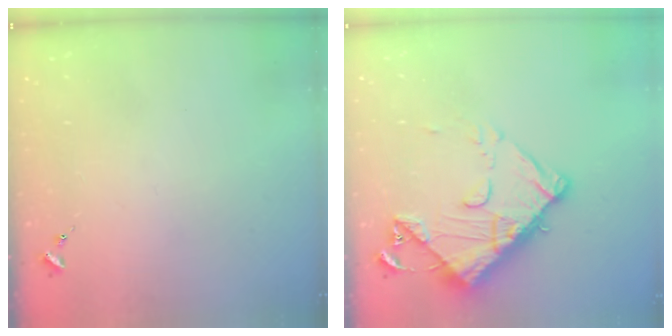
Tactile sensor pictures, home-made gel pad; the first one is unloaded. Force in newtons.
{"total": 13.6, "press": 13.5, "slide": 1.3}